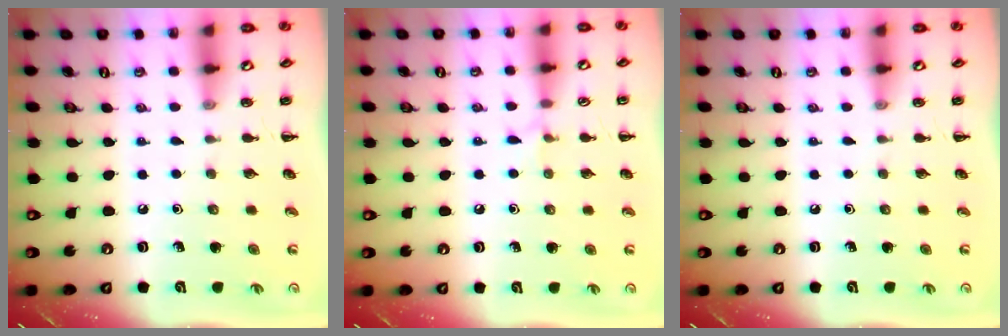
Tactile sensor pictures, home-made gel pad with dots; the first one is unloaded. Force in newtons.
{"total": 4.4, "press": 4.1, "slide": 1.6}
{"total": 0.0}